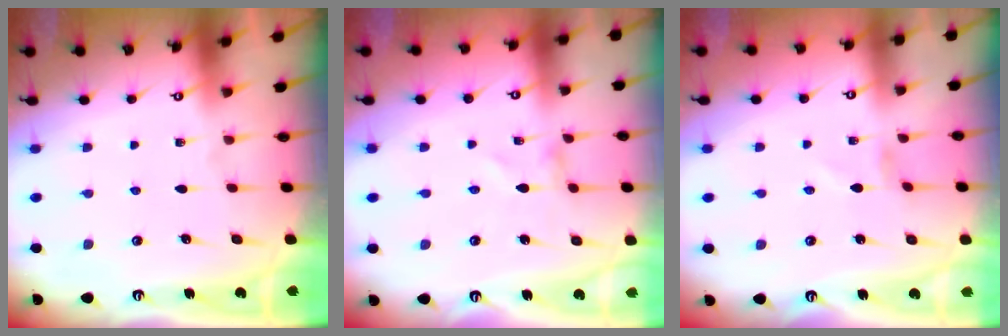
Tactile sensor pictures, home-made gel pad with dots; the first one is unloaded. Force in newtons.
{"total": 0.8, "press": 0.8, "slide": 0.1}
{"total": 0.8, "press": 0.8, "slide": 0.1}